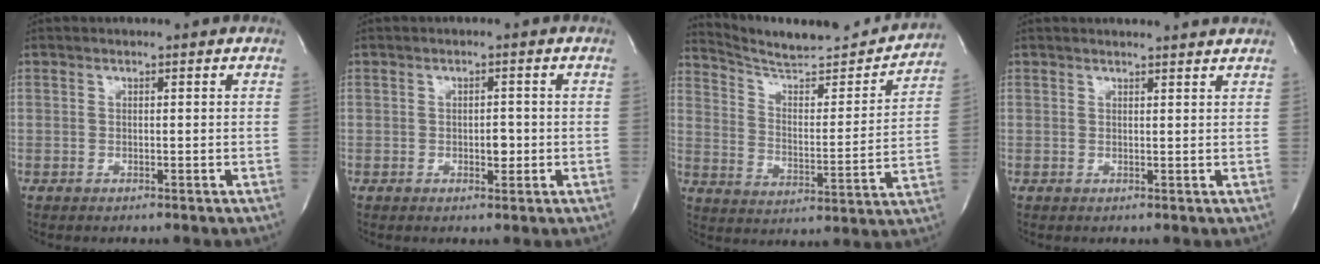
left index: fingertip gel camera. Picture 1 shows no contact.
{"total": 1.9, "force": [-0.5, 1.0, 1.6], "torque": [-0.021, -0.001, -0.005]}
{"total": 20.5, "force": [19.4, 2.3, 6.3], "torque": [-0.093, -0.039, 0.272]}
{"total": 5.6, "force": [5.5, -0.2, 1.3], "torque": [-0.015, 0.003, 0.049]}